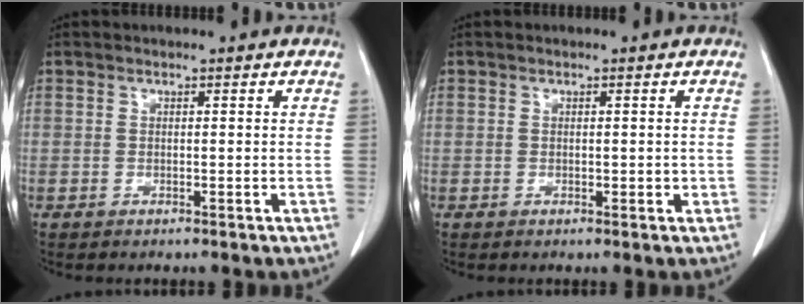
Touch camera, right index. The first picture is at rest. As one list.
[{"total": 1.1, "force": [0.0, 0.7, 0.8], "torque": [-0.010, 0.000, 0.002]}]